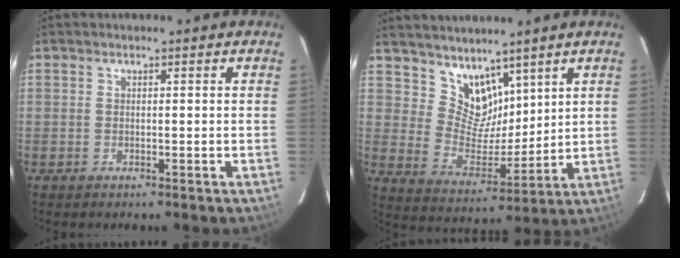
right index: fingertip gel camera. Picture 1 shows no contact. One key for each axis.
{"total": 9.3, "fx": 6.9, "fy": 5.4, "fz": 3.1, "tx": -0.048, "ty": -0.001, "tz": 0.142}